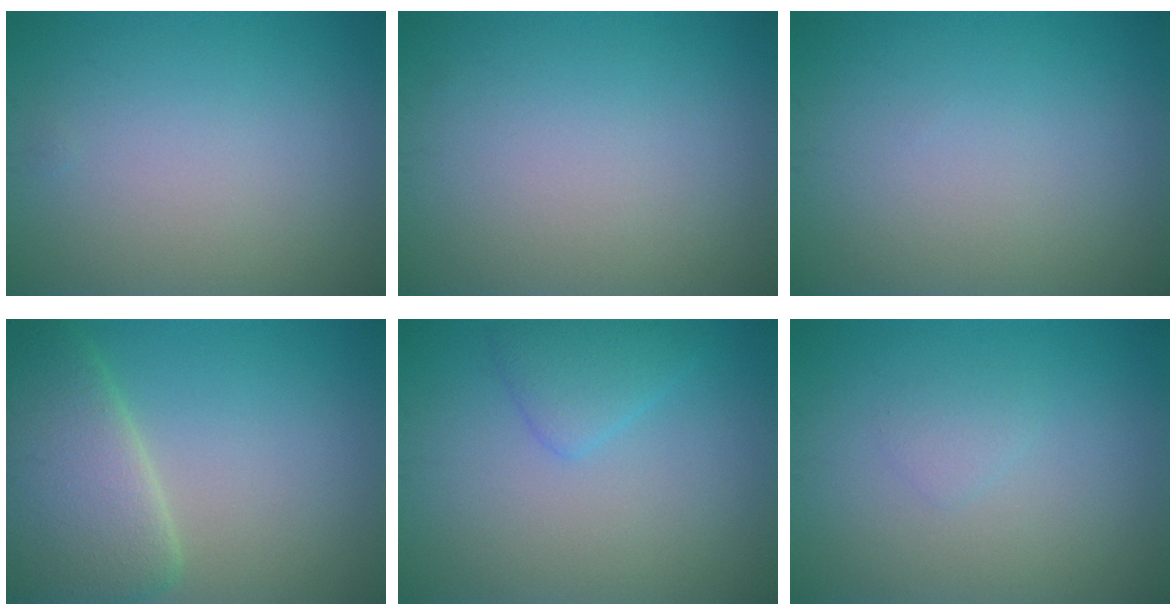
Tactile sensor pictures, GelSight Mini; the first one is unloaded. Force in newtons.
{"total": 0.0}
{"total": 0.0}
{"total": 7.5, "press": 7.5, "slide": 0.4}
{"total": 2.2, "press": 2.2, "slide": 0.1}
{"total": 0.9, "press": 0.9, "slide": 0.1}